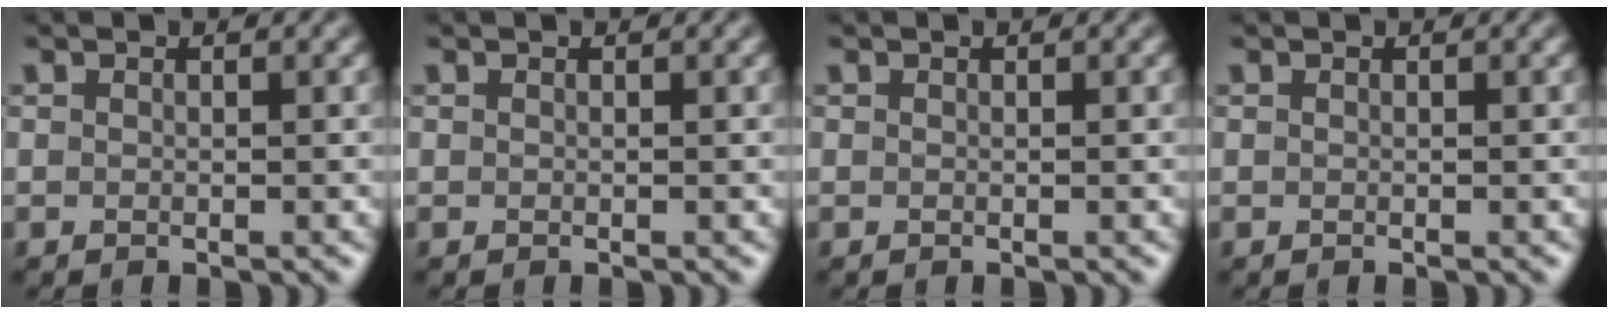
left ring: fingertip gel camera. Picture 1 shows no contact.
{"total": 0.0}
{"total": 0.0}
{"total": 0.0}